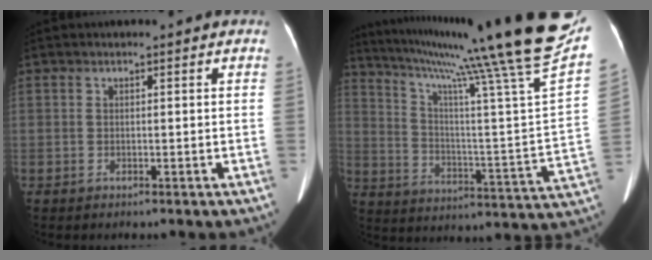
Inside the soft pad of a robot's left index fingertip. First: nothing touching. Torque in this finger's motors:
{"motor_torque": [1.11, -1.03, 0.66, 0.21]}